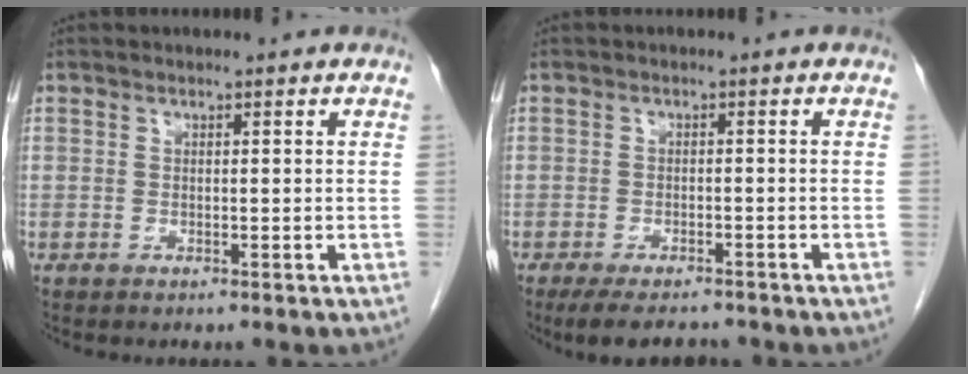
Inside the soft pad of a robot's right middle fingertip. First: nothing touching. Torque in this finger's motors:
{"motor_torque": [0.36, -0.29, 0.04, 0.03]}